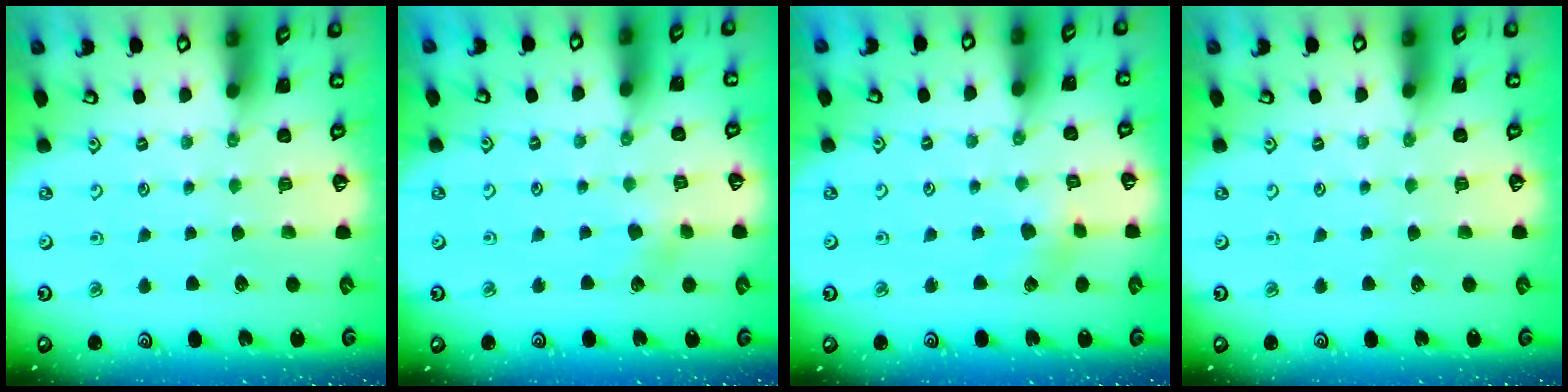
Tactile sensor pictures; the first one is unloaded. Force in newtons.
{"total": 3.4, "press": 3.4, "slide": 0.4}
{"total": 3.5, "press": 3.4, "slide": 0.6}
{"total": 0.0}